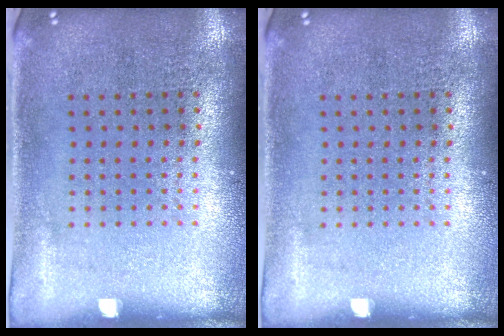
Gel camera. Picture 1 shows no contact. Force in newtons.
{"total": 0.0}